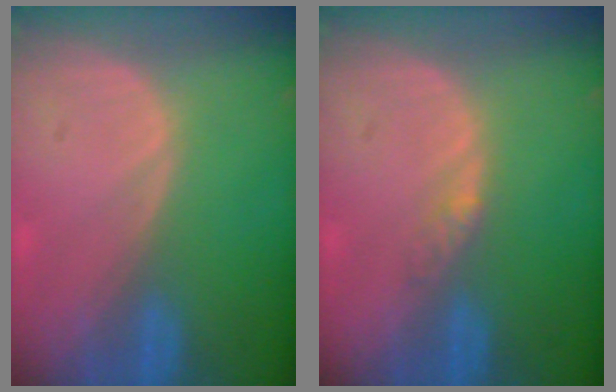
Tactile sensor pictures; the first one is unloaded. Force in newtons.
{"total": 1.8, "press": 1.6, "slide": 1.0}